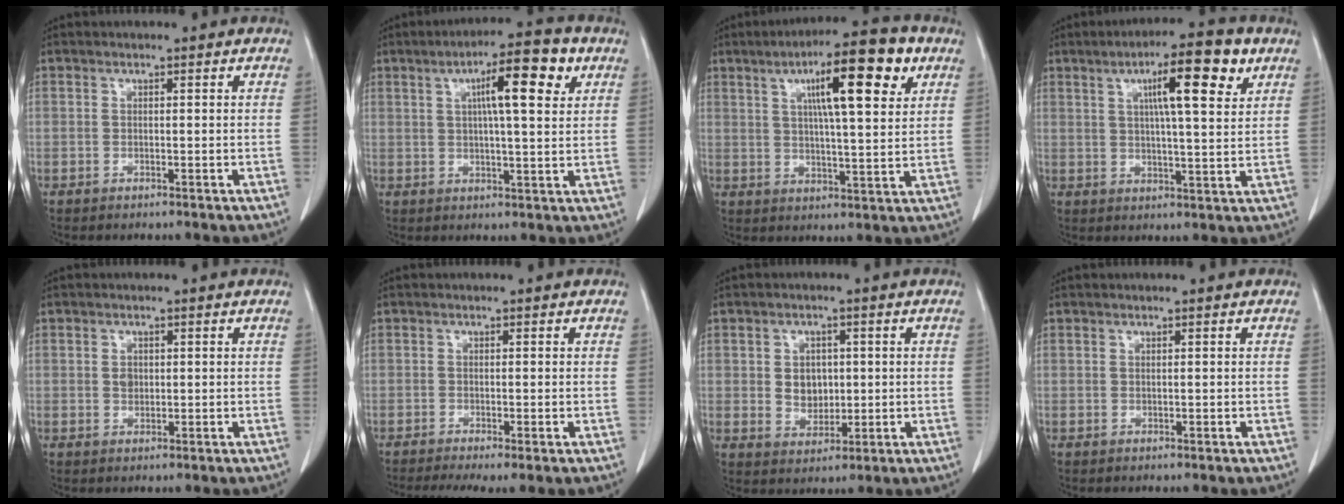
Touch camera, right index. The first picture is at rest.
{"total": 10.1, "force": [3.9, 1.5, 9.2], "torque": [-0.142, 0.015, 0.054]}
{"total": 13.7, "force": [5.9, 2.1, 12.1], "torque": [-0.189, 0.014, 0.085]}
{"total": 11.0, "force": [5.0, 1.4, 9.7], "torque": [-0.151, 0.010, 0.070]}
{"total": 1.3, "force": [0.1, 1.1, 0.8], "torque": [-0.014, 0.001, 0.003]}
{"total": 6.1, "force": [-4.5, 0.6, 4.1], "torque": [-0.063, -0.016, -0.073]}
{"total": 4.7, "force": [0.4, 3.7, 2.9], "torque": [-0.044, 0.006, 0.017]}
{"total": 0.0}